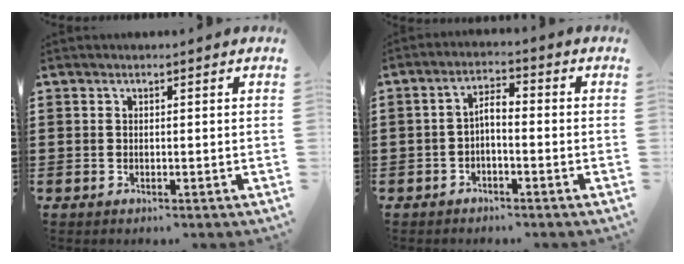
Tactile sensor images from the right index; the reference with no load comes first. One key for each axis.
{"total": 3.0, "fx": -1.1, "fy": 0.8, "fz": 2.7, "tx": -0.051, "ty": 0.009, "tz": -0.024}